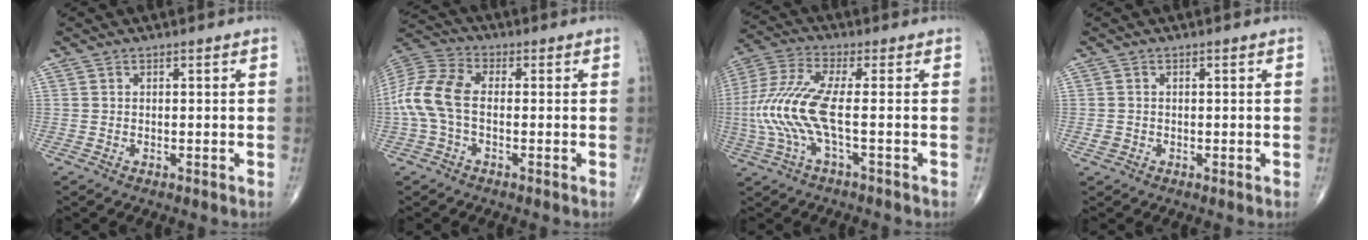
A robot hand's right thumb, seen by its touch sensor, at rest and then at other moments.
{"total": 10.7, "force": [-0.9, 6.3, 8.6], "torque": [-0.197, 0.029, -0.026]}
{"total": 12.2, "force": [-1.7, 2.8, 11.8], "torque": [-0.298, 0.021, -0.039]}
{"total": 1.2, "force": [-0.3, 1.0, 0.5], "torque": [-0.009, 0.001, -0.005]}